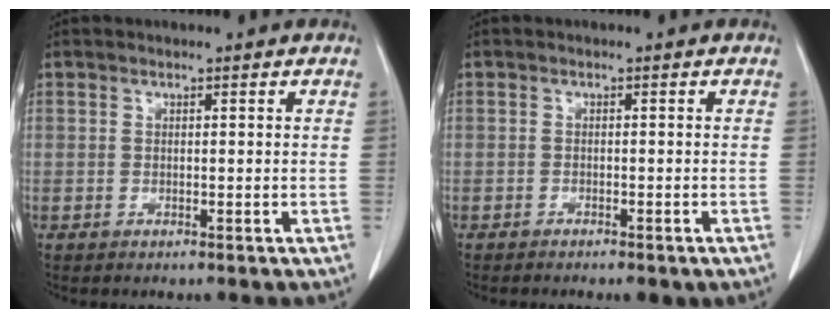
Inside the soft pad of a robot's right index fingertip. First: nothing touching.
{"total": 3.8, "force": [-3.0, 1.2, 2.0], "torque": [-0.022, -0.008, -0.033]}